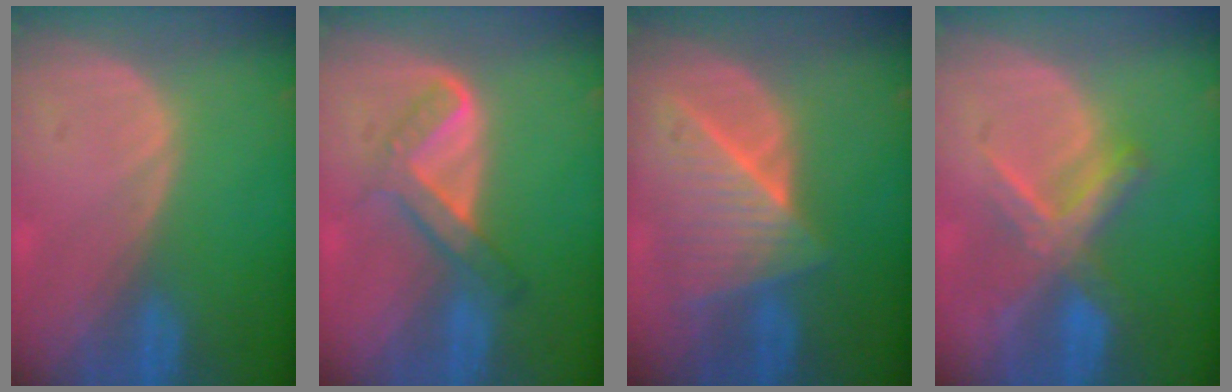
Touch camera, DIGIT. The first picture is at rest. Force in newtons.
{"total": 5.3, "press": 5.1, "slide": 1.5}
{"total": 7.7, "press": 7.5, "slide": 2.0}
{"total": 6.4, "press": 6.2, "slide": 1.6}